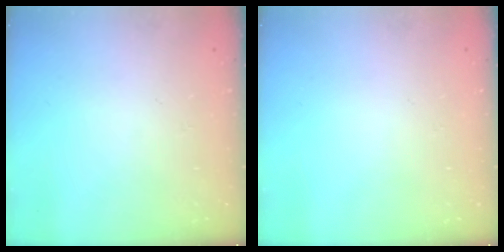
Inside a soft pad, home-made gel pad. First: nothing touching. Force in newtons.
{"total": 0.0}